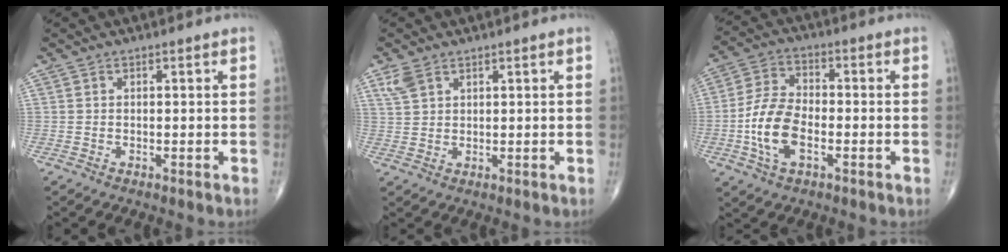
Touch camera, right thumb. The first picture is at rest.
{"total": 3.3, "force": [2.1, 1.9, 1.6], "torque": [-0.033, -0.002, 0.051]}
{"total": 10.7, "force": [-2.8, 5.7, 8.6], "torque": [-0.172, 0.015, -0.057]}